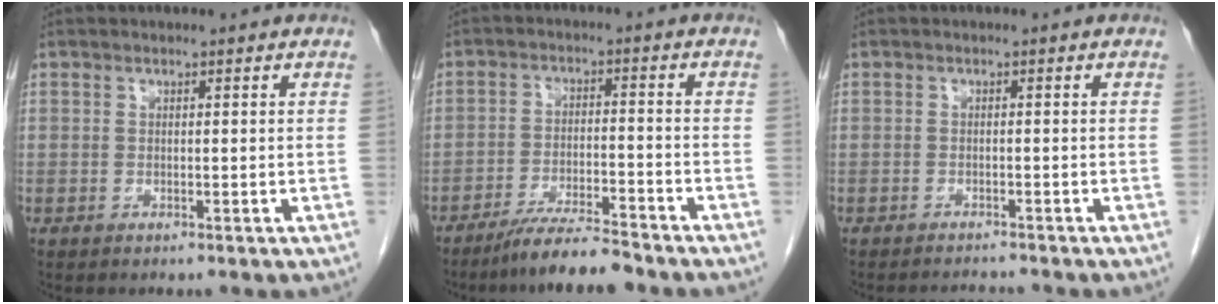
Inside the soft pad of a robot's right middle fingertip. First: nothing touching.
{"total": 7.6, "force": [-6.6, 0.2, 3.8], "torque": [-0.061, -0.021, -0.118]}
{"total": 2.6, "force": [-2.5, -0.4, 0.1], "torque": [0.000, -0.012, -0.038]}